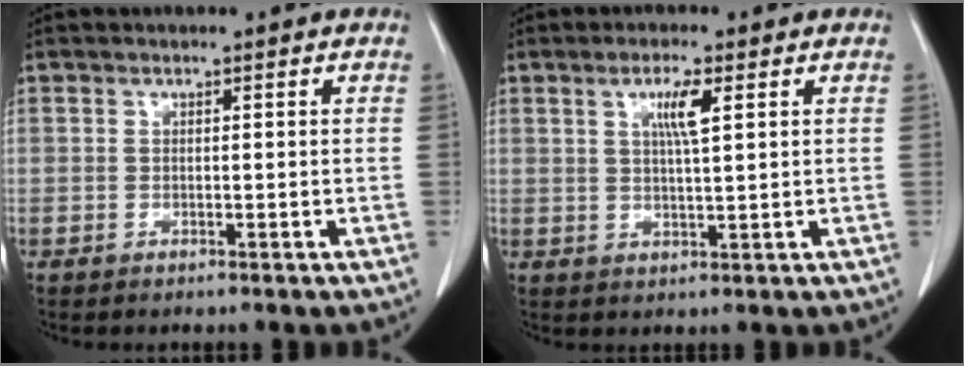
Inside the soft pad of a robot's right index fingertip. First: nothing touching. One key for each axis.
{"total": 4.3, "fx": 1.7, "fy": 0.2, "fz": 3.9, "tx": -0.072, "ty": -0.002, "tz": 0.029}